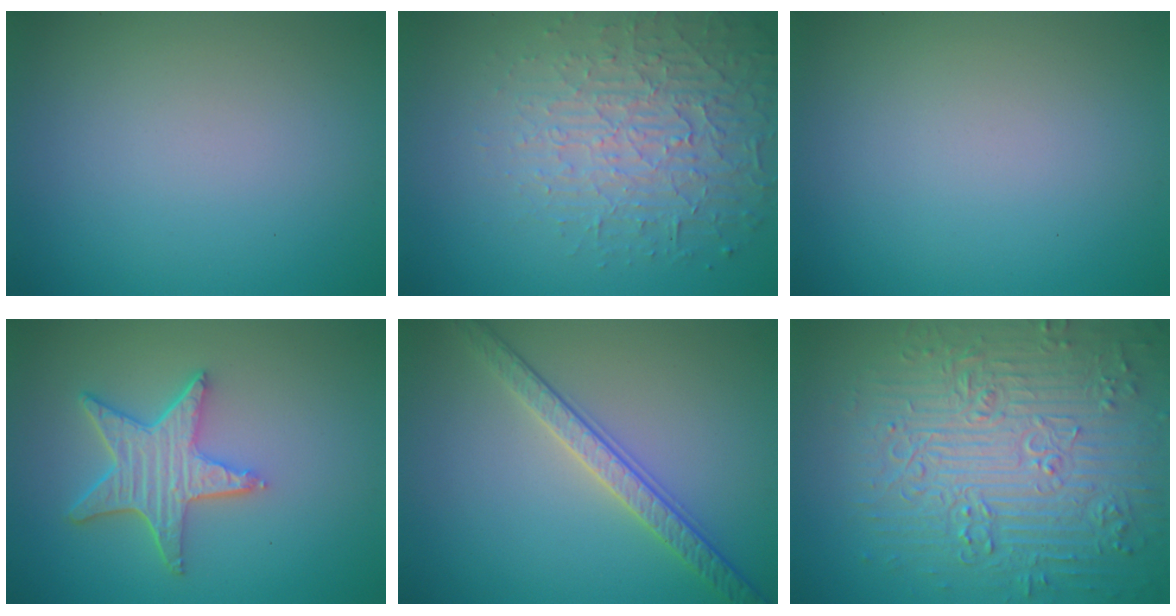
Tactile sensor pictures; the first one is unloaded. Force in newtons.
{"total": 4.6, "press": 4.0, "slide": 2.3}
{"total": 0.0}
{"total": 5.1, "press": 4.1, "slide": 3.1}
{"total": 3.5, "press": 3.2, "slide": 1.3}
{"total": 9.1, "press": 6.6, "slide": 6.3}